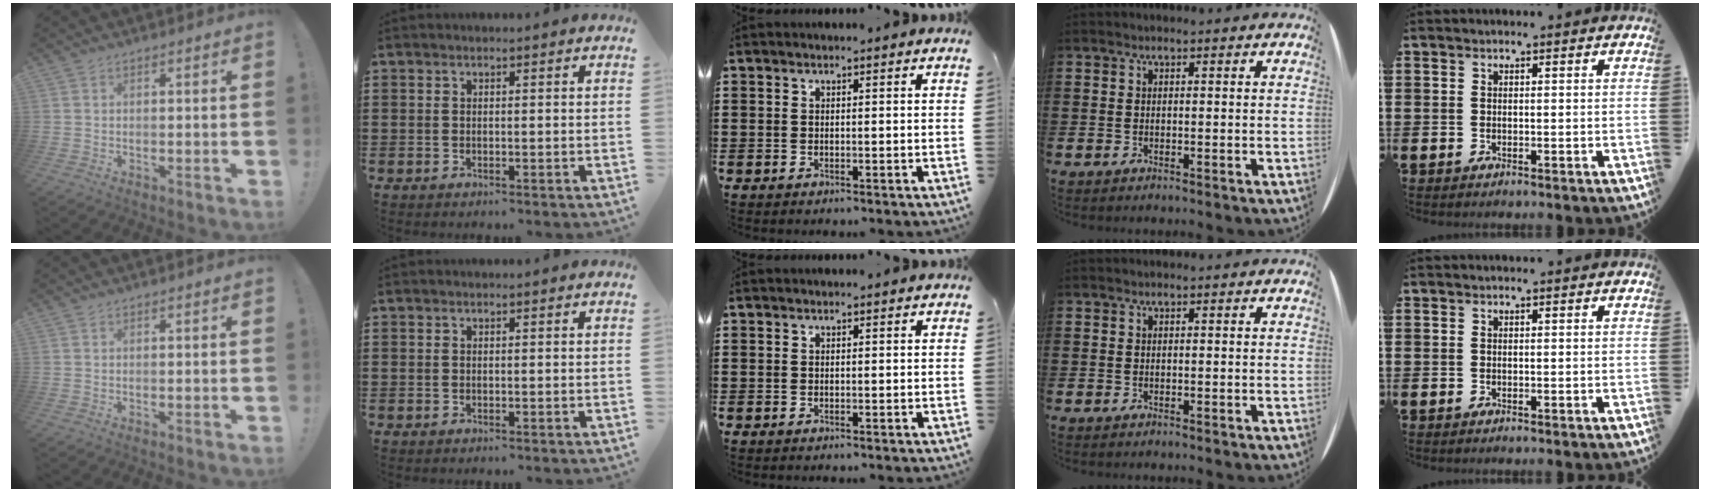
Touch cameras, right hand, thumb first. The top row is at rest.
{}